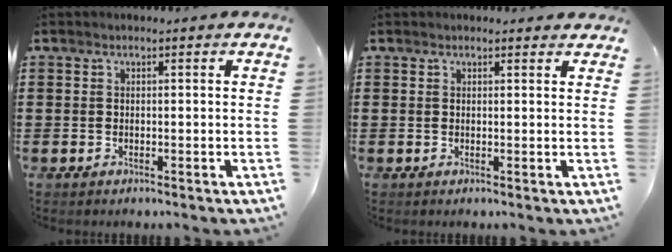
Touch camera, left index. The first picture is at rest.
{"total": 0.9, "force": [0.9, 0.2, 0.2], "torque": [-0.004, 0.002, 0.017]}